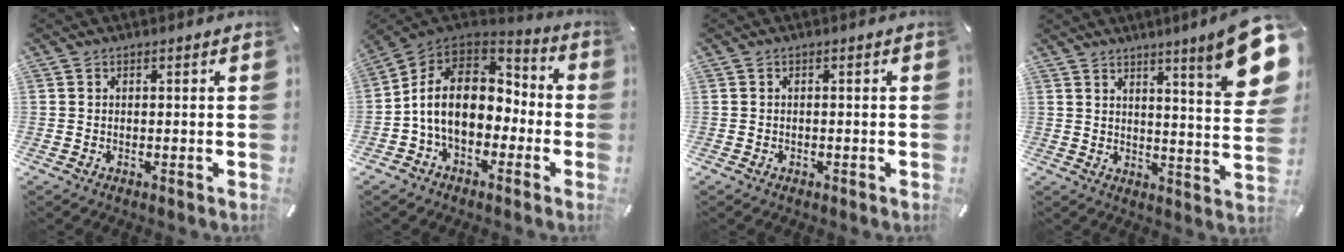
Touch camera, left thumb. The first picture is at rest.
{"total": 15.0, "force": [-1.6, 11.5, 9.4], "torque": [-0.175, 0.015, -0.031]}
{"total": 0.7, "force": [-0.4, 0.5, 0.3], "torque": [-0.005, 0.002, -0.009]}
{"total": 14.6, "force": [8.7, 1.7, 11.6], "torque": [-0.169, -0.058, 0.136]}